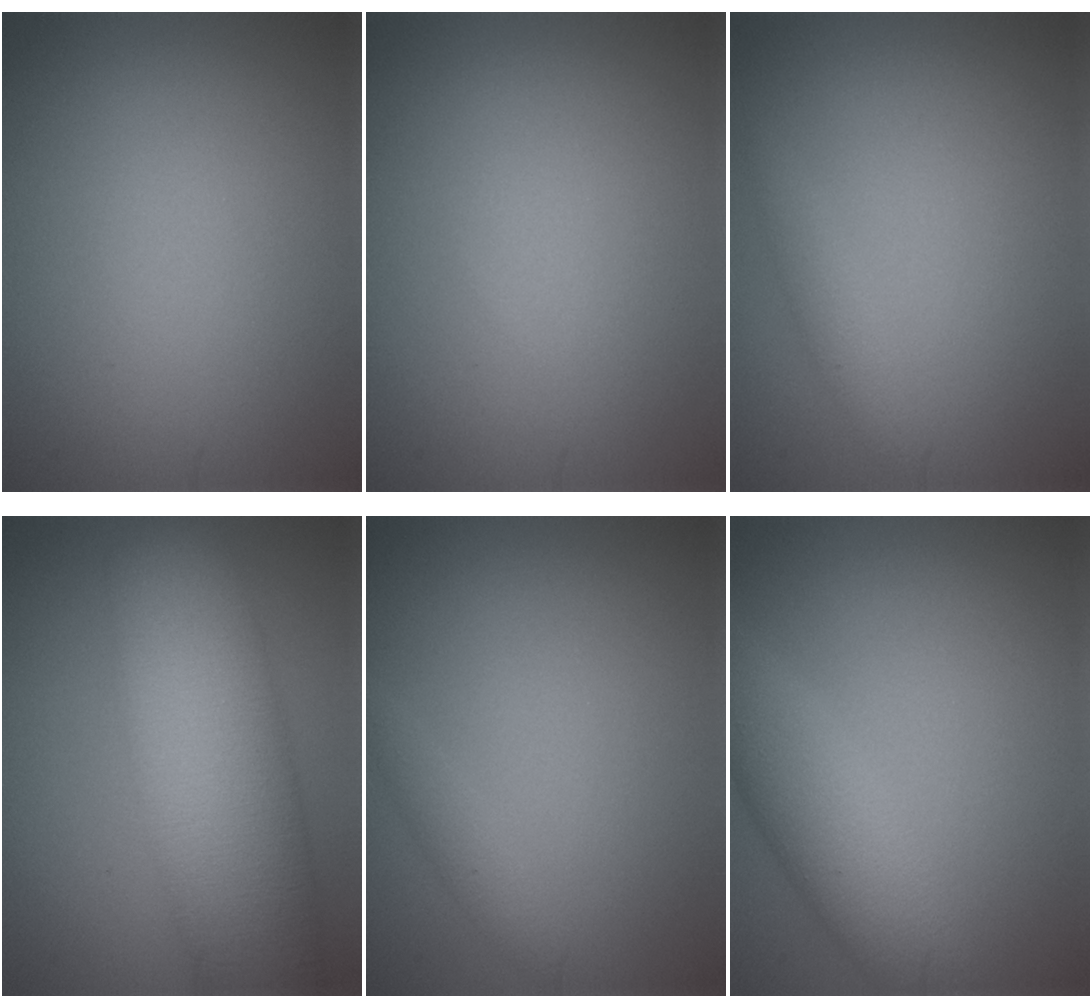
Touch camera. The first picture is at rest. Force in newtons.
{"total": 0.0}
{"total": 1.3, "press": 1.3, "slide": 0.1}
{"total": 11.9, "press": 11.9, "slide": 0.8}
{"total": 1.1, "press": 1.1, "slide": 0.1}
{"total": 3.7, "press": 3.7, "slide": 0.1}